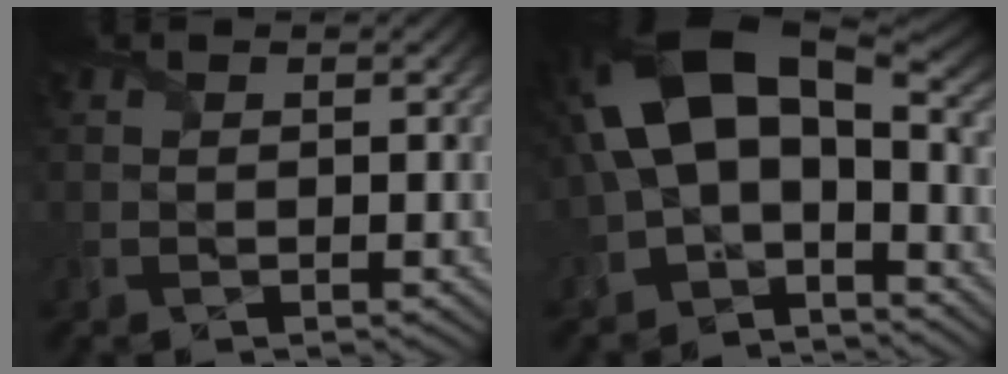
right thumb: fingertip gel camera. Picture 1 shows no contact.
{"total": 15.2, "force": [-0.4, 8.7, 12.5], "torque": [-0.240, 0.007, -0.017]}